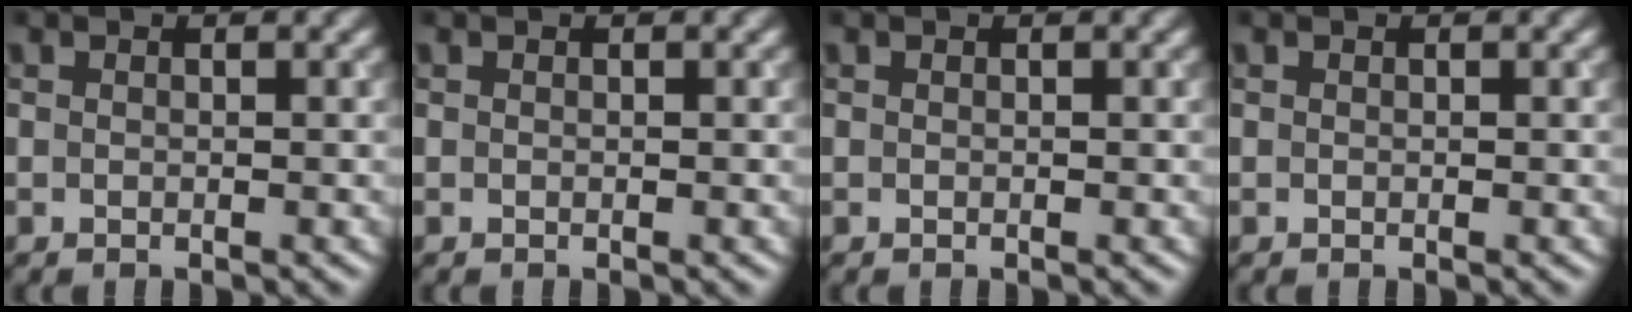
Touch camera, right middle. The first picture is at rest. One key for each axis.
{"total": 0.0}
{"total": 0.0}
{"total": 0.0}